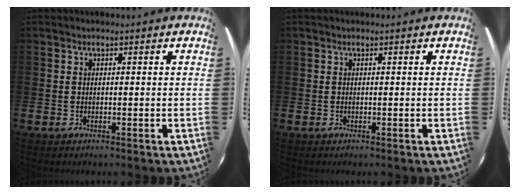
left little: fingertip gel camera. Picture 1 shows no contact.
{"total": 0.0}